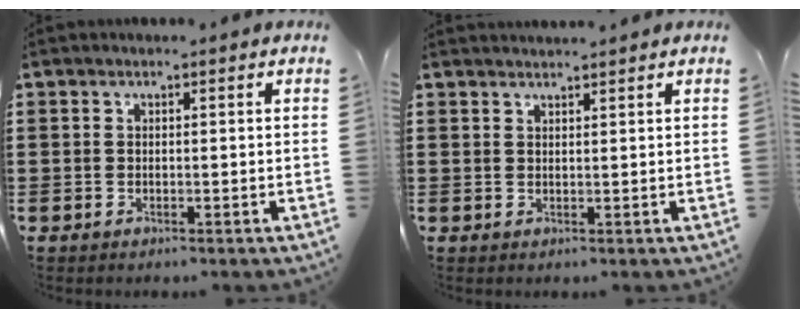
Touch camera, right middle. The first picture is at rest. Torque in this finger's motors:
{"motor_torque": [-0.02, 0.02, 0.08, 0.03]}